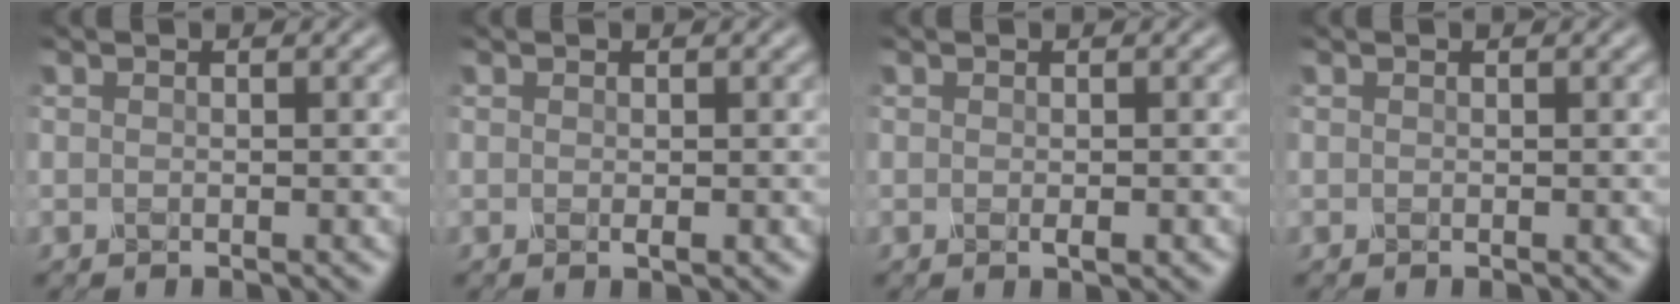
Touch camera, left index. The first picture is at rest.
{"total": 0.5, "force": [-0.2, 0.3, 0.4], "torque": [-0.008, 0.000, 0.001]}
{"total": 0.9, "force": [-0.4, 0.3, 0.7], "torque": [-0.011, -0.002, -0.002]}
{"total": 0.0}